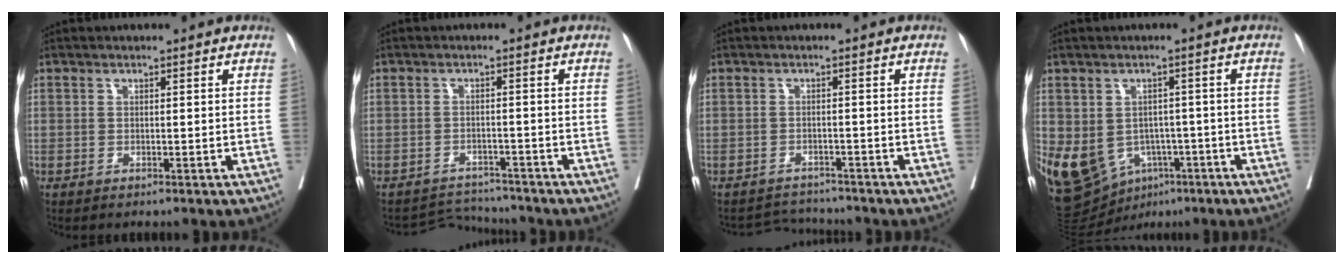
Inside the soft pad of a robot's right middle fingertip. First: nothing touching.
{"total": 4.1, "force": [-3.7, -0.1, -1.7], "torque": [0.032, 0.004, -0.058]}
{"total": 3.6, "force": [-3.5, 0.0, -1.0], "torque": [0.016, -0.001, -0.055]}
{"total": 13.5, "force": [-5.4, 10.1, 7.0], "torque": [-0.150, 0.010, -0.071]}